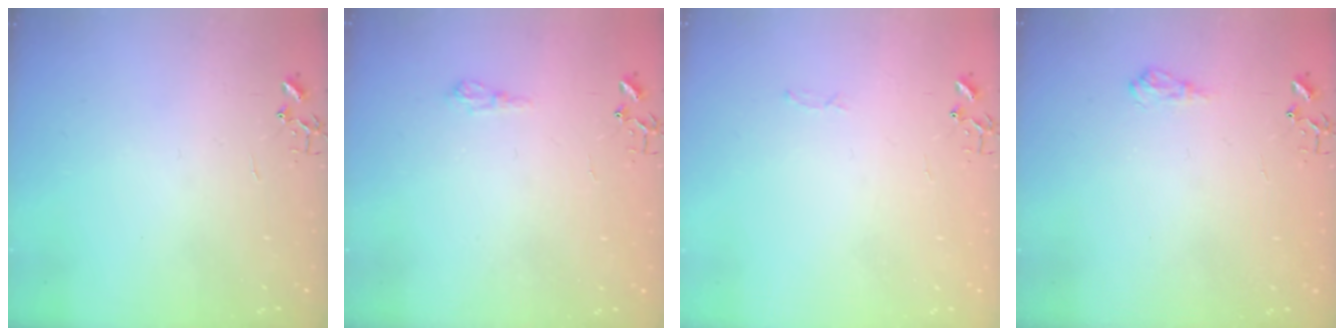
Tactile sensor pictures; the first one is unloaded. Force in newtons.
{"total": 6.1, "press": 6.1, "slide": 0.7}
{"total": 2.8, "press": 2.8, "slide": 0.4}
{"total": 8.2, "press": 8.2, "slide": 0.9}